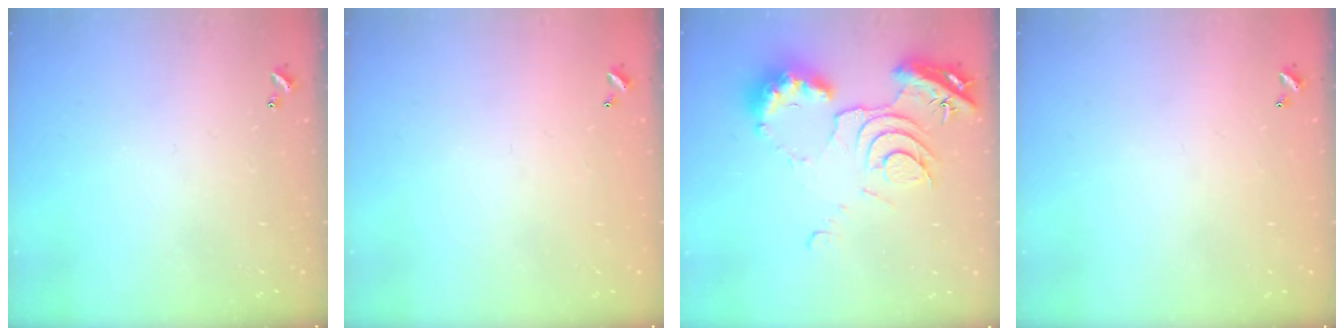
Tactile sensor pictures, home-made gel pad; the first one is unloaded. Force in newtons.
{"total": 2.8, "press": 2.8, "slide": 0.1}
{"total": 13.2, "press": 13.2, "slide": 1.3}
{"total": 2.9, "press": 2.9, "slide": 0.1}